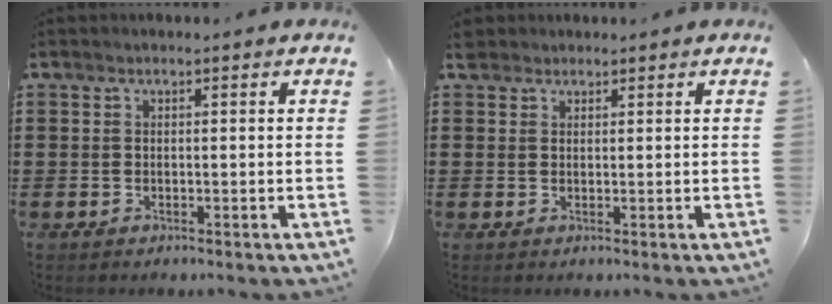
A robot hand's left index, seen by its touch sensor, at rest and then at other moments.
{"total": 1.7, "force": [1.5, 0.8, 0.1], "torque": [-0.007, 0.006, 0.030]}